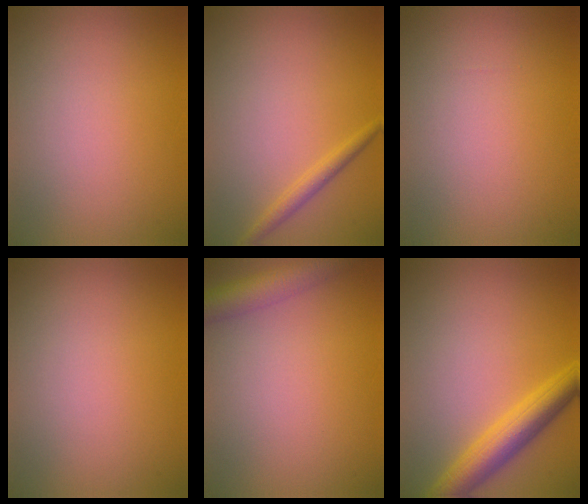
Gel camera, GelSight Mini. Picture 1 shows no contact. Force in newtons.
{"total": 1.5, "press": 1.5, "slide": 0.0}
{"total": 0.0}
{"total": 0.0}
{"total": 4.0, "press": 4.0, "slide": 0.2}
{"total": 4.8, "press": 4.8, "slide": 0.2}